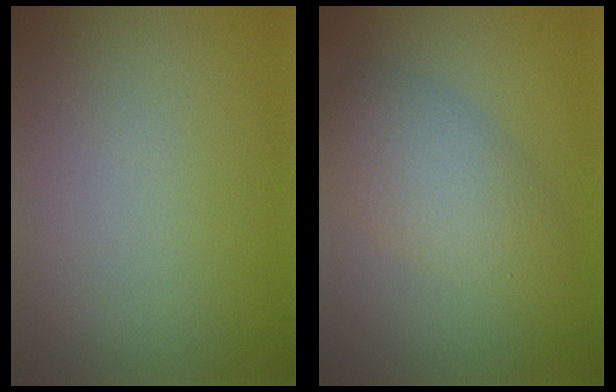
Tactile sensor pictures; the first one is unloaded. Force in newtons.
{"total": 4.9, "press": 4.9, "slide": 0.1}